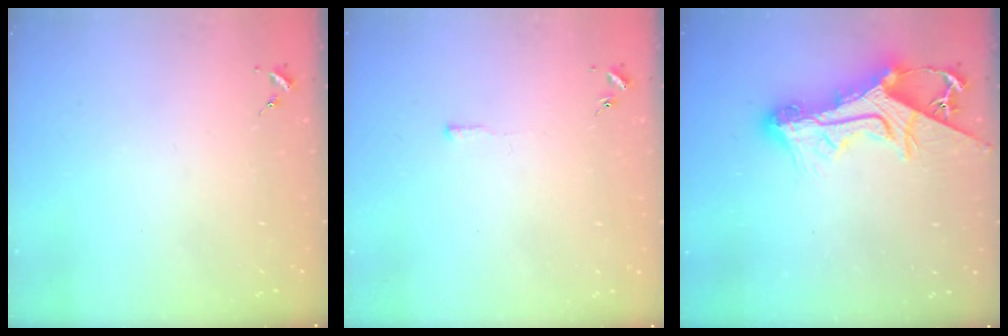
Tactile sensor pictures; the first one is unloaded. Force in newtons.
{"total": 2.9, "press": 2.9, "slide": 0.5}
{"total": 17.0, "press": 16.9, "slide": 1.8}